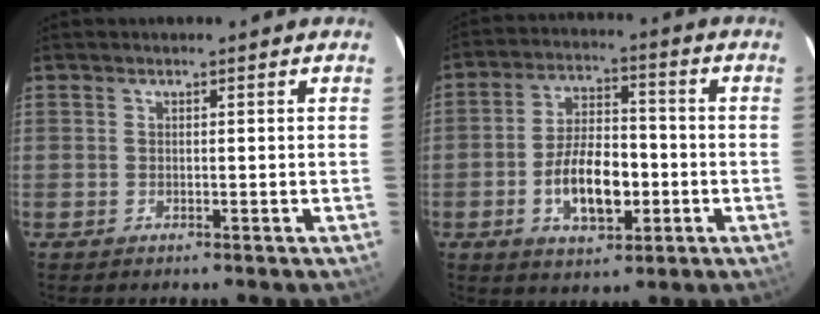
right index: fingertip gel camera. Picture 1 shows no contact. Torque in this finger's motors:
{"motor_torque": [0.43, -0.29, 0.39, 0.12]}